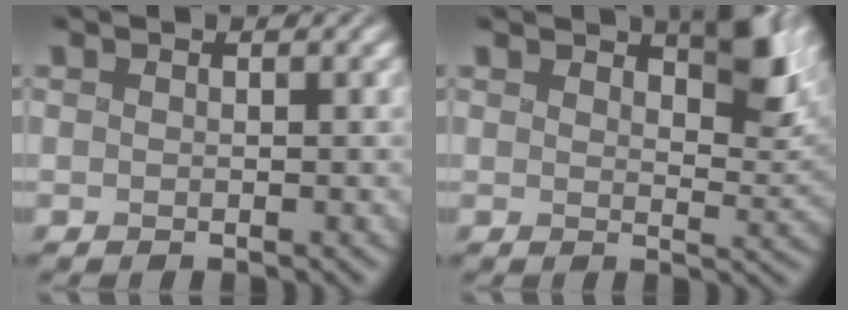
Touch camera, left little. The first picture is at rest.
{"total": 4.6, "force": [3.1, 1.5, 3.1], "torque": [-0.039, -0.002, 0.044]}